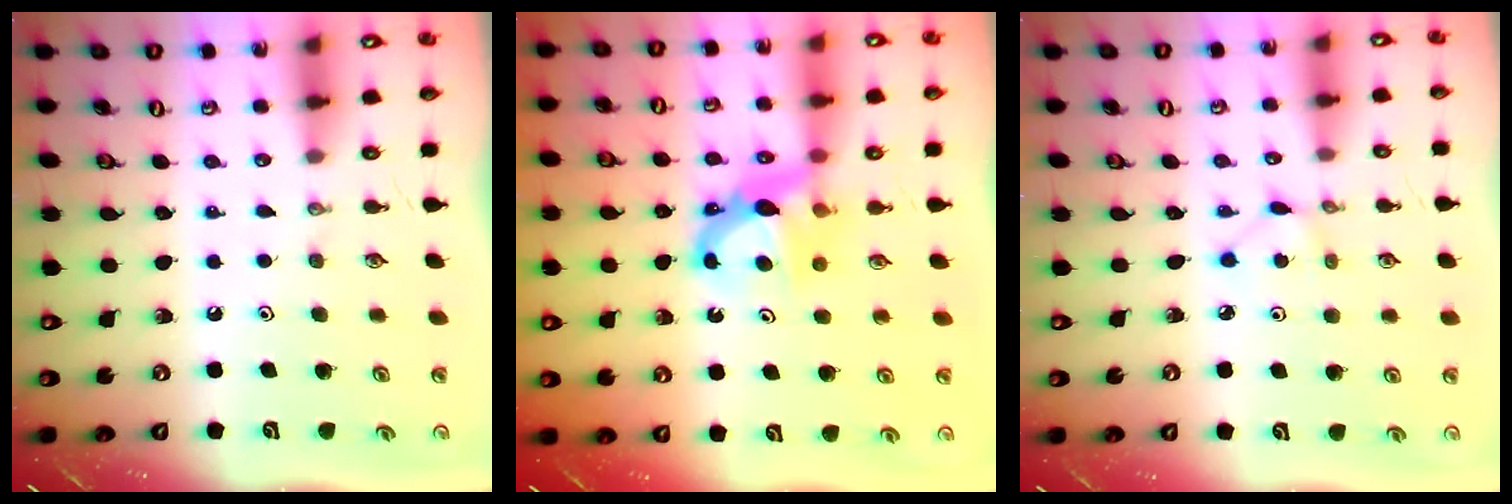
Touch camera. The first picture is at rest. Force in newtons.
{"total": 7.1, "press": 7.1, "slide": 0.5}
{"total": 1.9, "press": 1.9, "slide": 0.2}